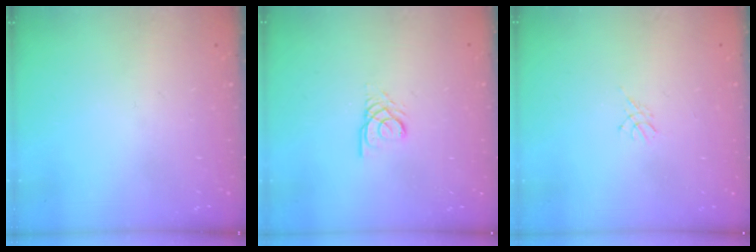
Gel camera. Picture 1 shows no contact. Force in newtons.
{"total": 2.6, "press": 2.6, "slide": 0.1}
{"total": 3.0, "press": 2.9, "slide": 0.6}